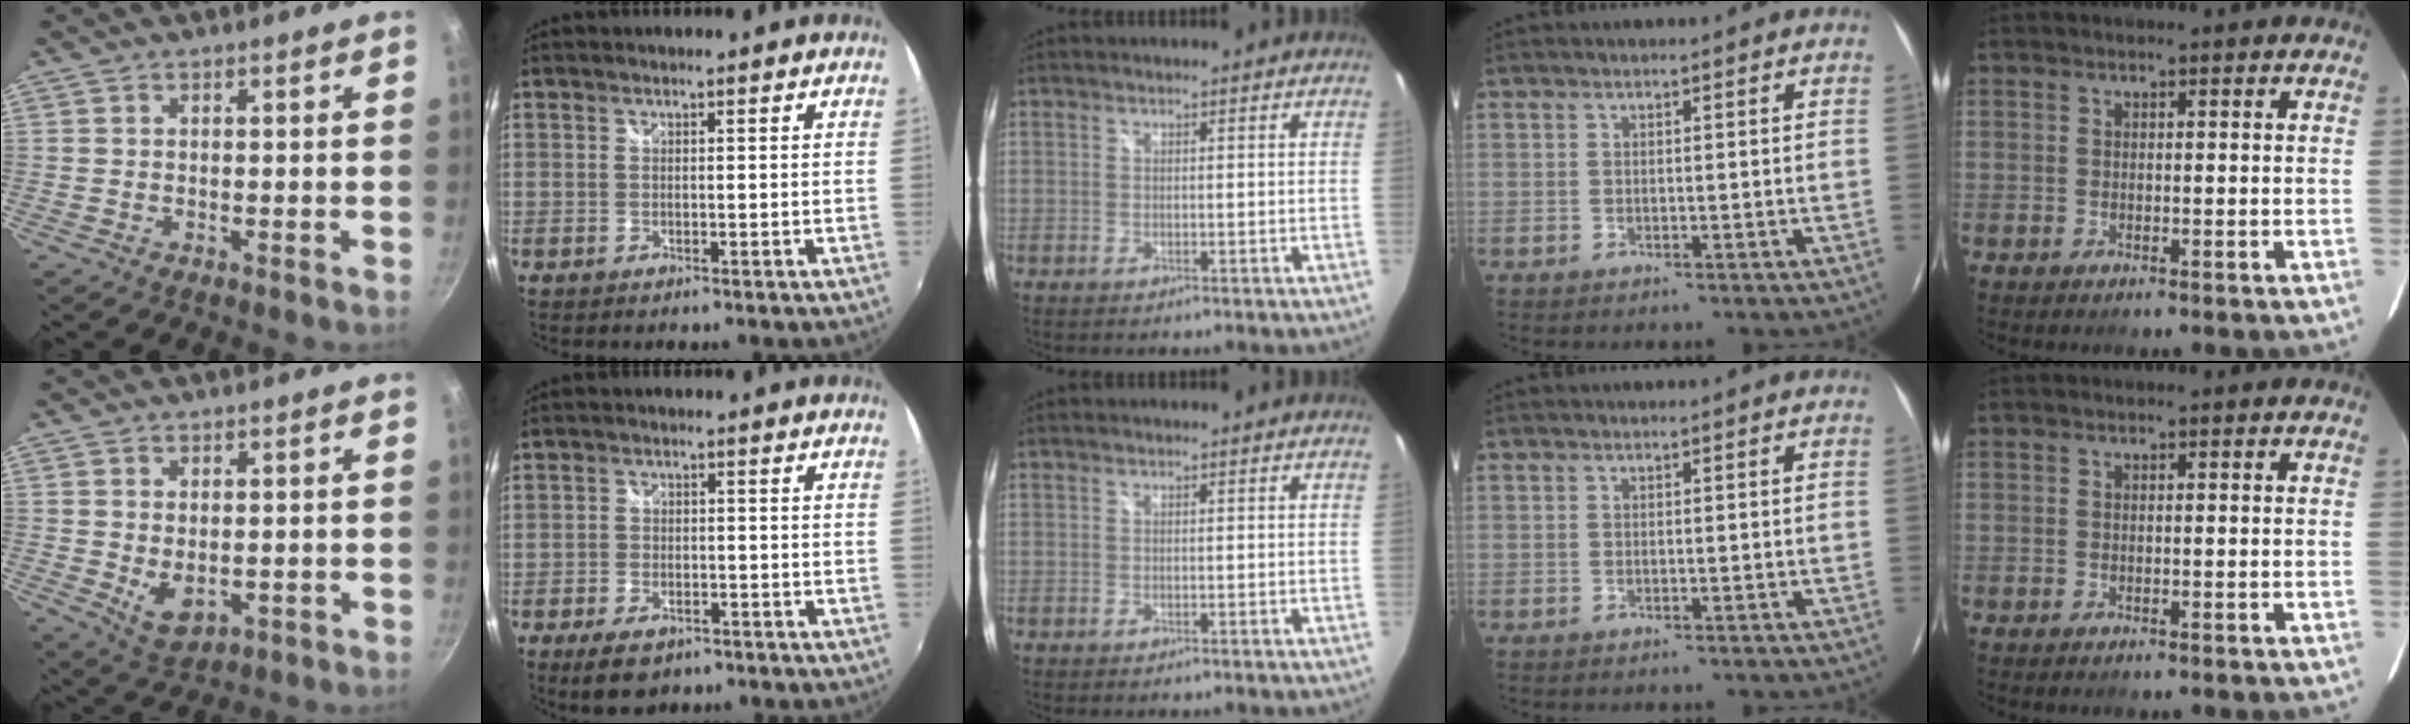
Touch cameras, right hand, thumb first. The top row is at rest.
{"thumb": {"total": 5.8, "force": [-0.3, 3.7, 4.5], "torque": [-0.072, -0.016, 0.006]}, "index": {"total": 7.4, "force": [-5.0, 3.9, 3.8], "torque": [-0.093, -0.007, -0.077]}}